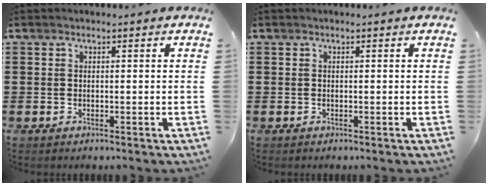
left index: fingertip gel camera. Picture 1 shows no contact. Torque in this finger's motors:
{"motor_torque": [0.00, 0.00, 0.00, 0.00]}